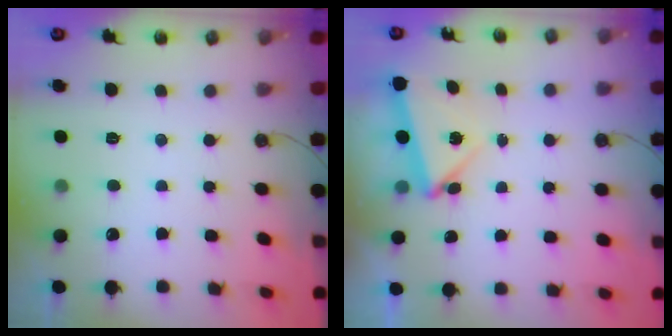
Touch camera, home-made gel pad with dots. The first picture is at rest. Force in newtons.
{"total": 5.6, "press": 5.5, "slide": 0.6}